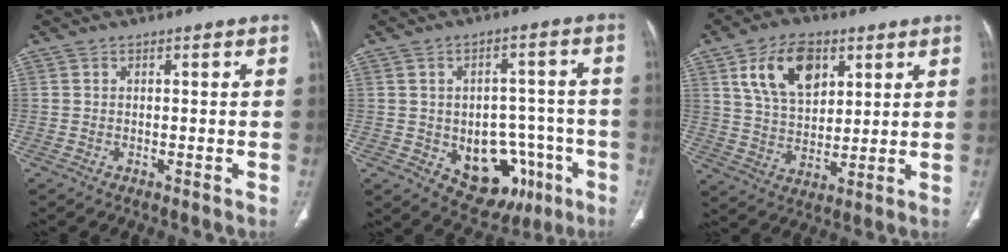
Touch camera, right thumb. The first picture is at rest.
{"total": 13.9, "force": [-4.9, 9.6, 8.8], "torque": [-0.073, 0.035, -0.051]}
{"total": 13.1, "force": [5.8, 8.0, 8.7], "torque": [-0.124, -0.019, 0.110]}